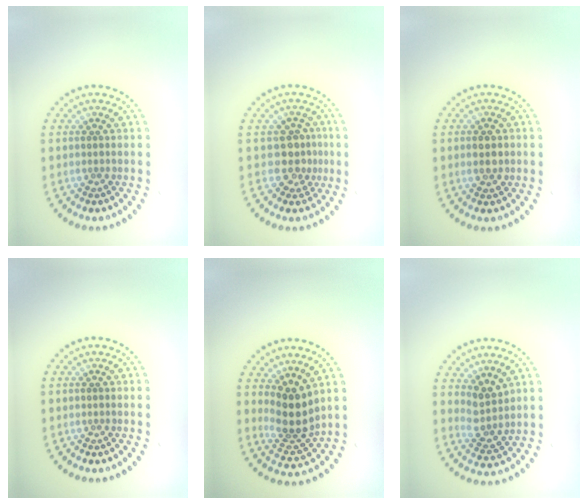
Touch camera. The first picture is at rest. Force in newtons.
{"total": 2.4, "press": 2.0, "slide": 1.5}
{"total": 1.6, "press": 1.6, "slide": 0.0}
{"total": 0.0}
{"total": 4.0, "press": 3.1, "slide": 2.4}
{"total": 2.7, "press": 2.2, "slide": 1.6}